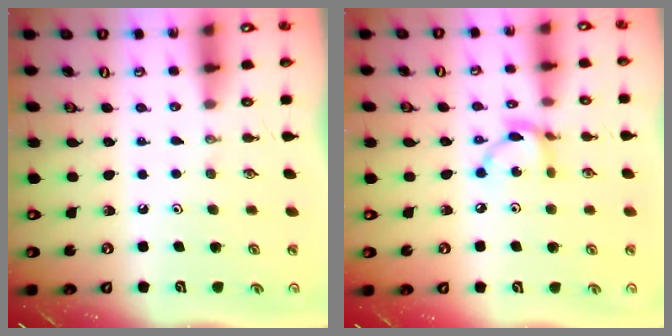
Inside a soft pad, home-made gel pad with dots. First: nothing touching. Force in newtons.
{"total": 7.4, "press": 7.4, "slide": 0.4}